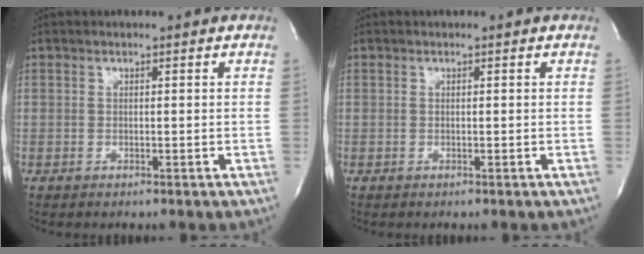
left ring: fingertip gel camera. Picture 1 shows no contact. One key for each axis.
{"total": 0.0}